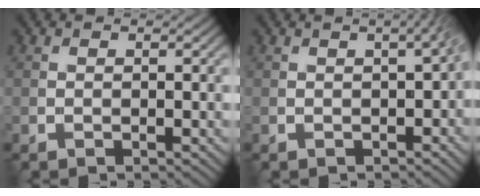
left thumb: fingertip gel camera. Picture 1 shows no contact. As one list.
[{"total": 2.9, "force": [-0.1, 0.8, 2.7], "torque": [-0.022, 0.005, 0.006]}]